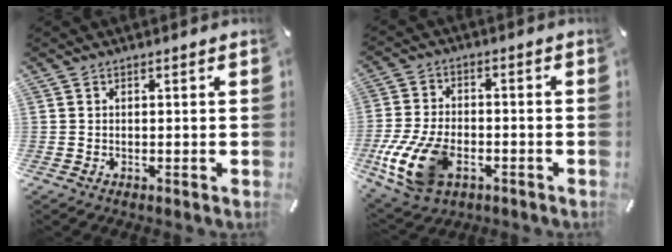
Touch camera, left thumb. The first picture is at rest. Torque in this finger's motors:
{"motor_torque": [0.18, 2.43, 0.37, 0.28, 0.48]}